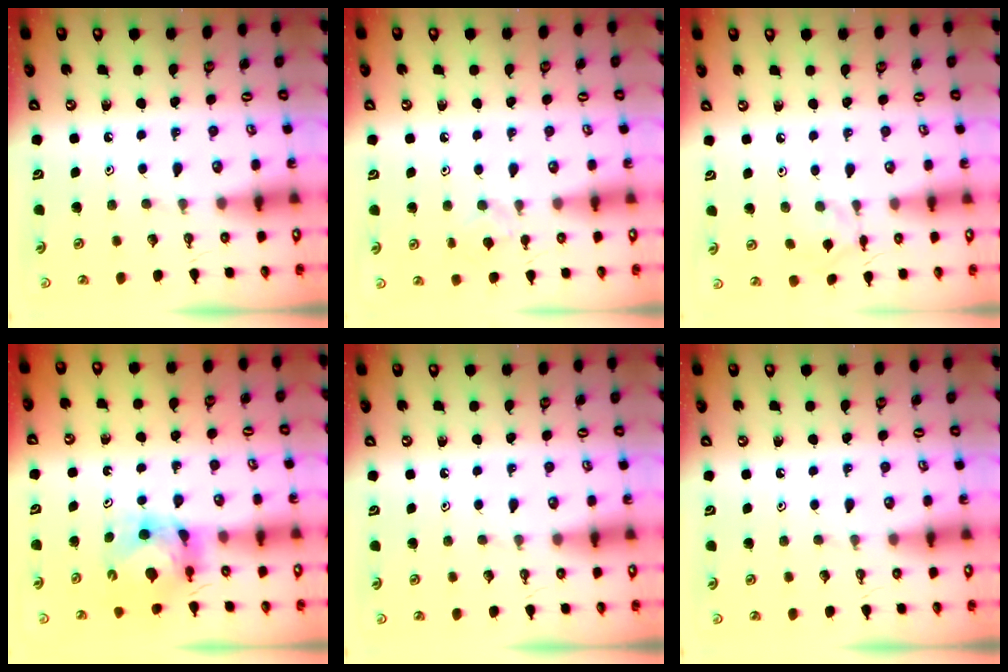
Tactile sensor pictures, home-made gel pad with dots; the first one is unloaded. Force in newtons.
{"total": 6.6, "press": 6.5, "slide": 1.1}
{"total": 2.1, "press": 2.1, "slide": 0.3}
{"total": 6.2, "press": 6.1, "slide": 0.8}
{"total": 0.0}
{"total": 0.0}